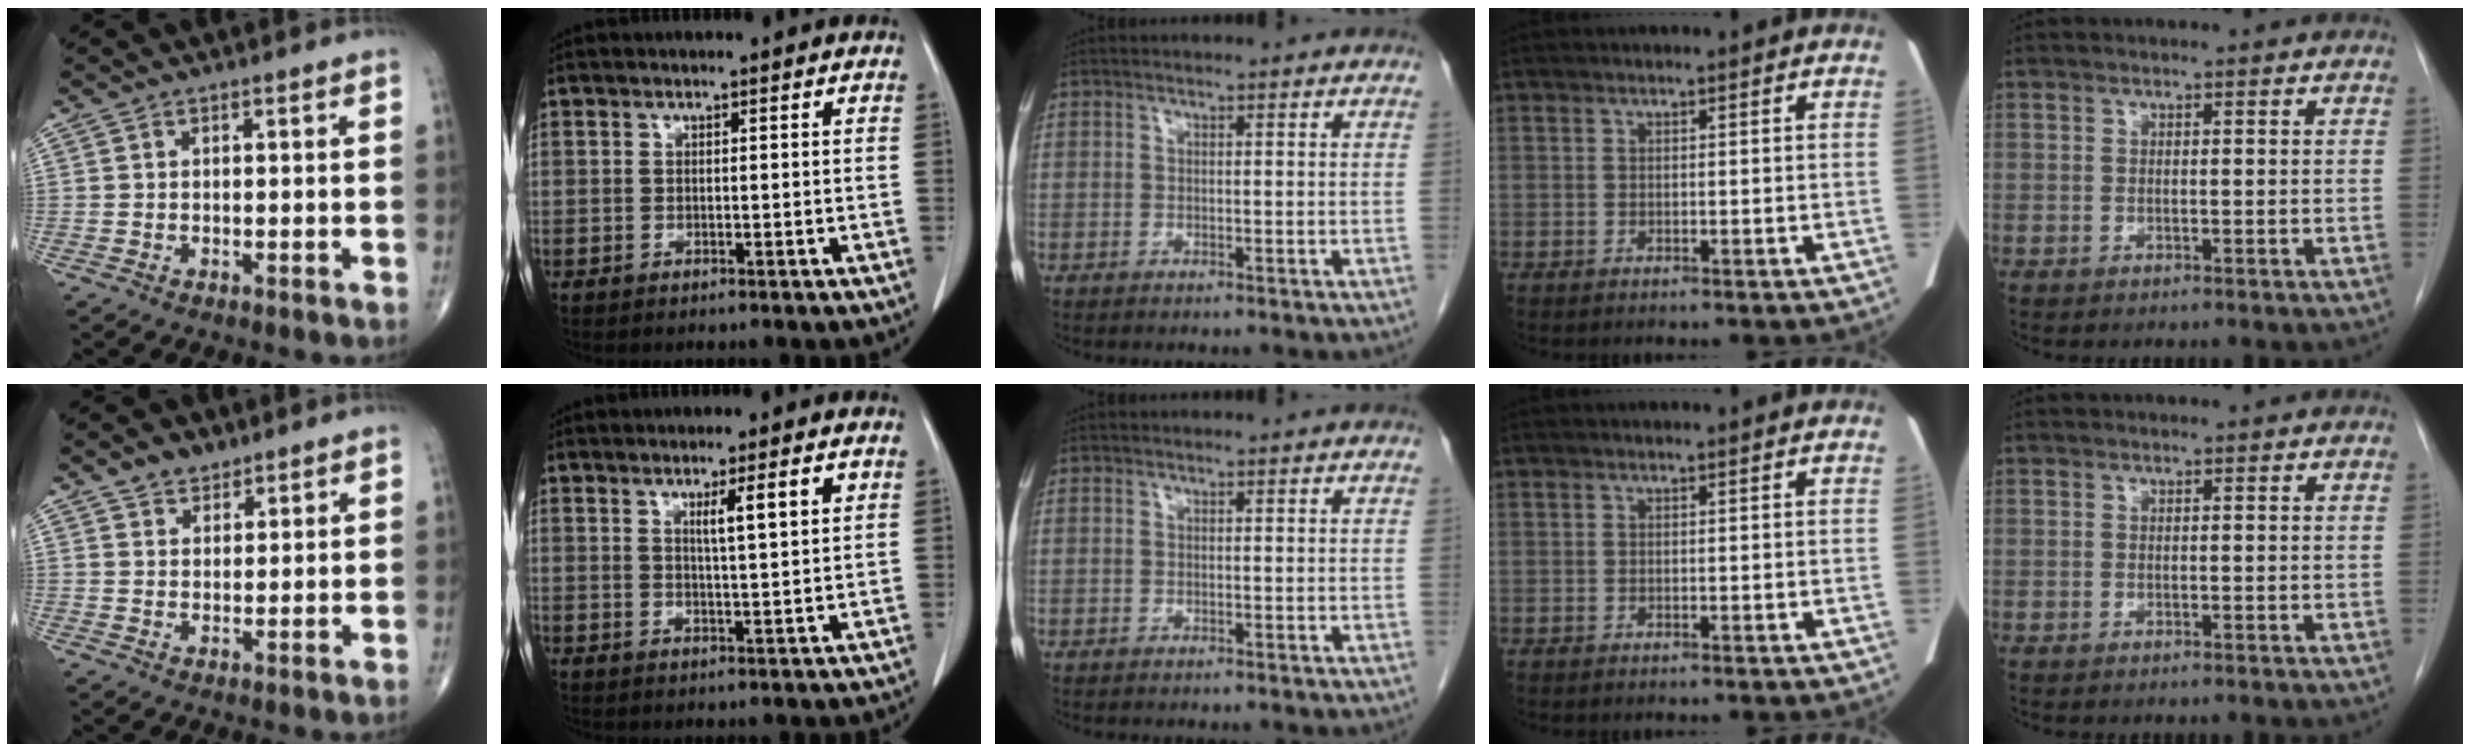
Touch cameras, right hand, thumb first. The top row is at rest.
{"thumb": {"total": 4.0, "force": [3.0, 2.4, 1.3], "torque": [-0.003, -0.019, 0.051]}, "index": {"total": 5.4, "force": [2.4, 0.1, 4.8], "torque": [-0.072, -0.002, 0.038]}}